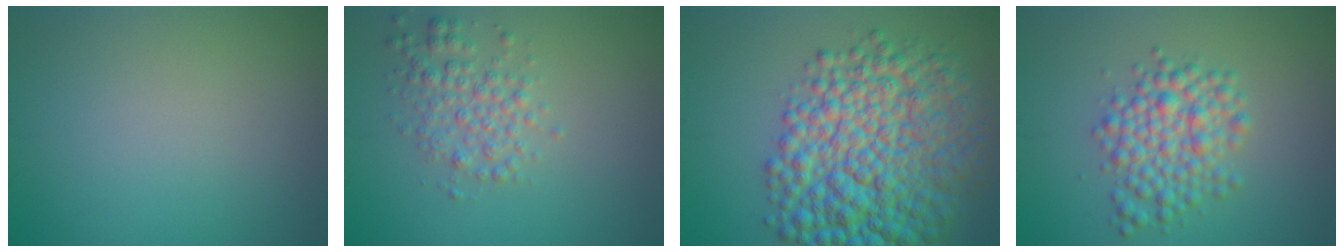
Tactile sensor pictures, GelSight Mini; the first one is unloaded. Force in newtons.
{"total": 2.8, "press": 2.8, "slide": 0.0}
{"total": 12.6, "press": 12.6, "slide": 0.2}
{"total": 4.5, "press": 4.5, "slide": 0.1}